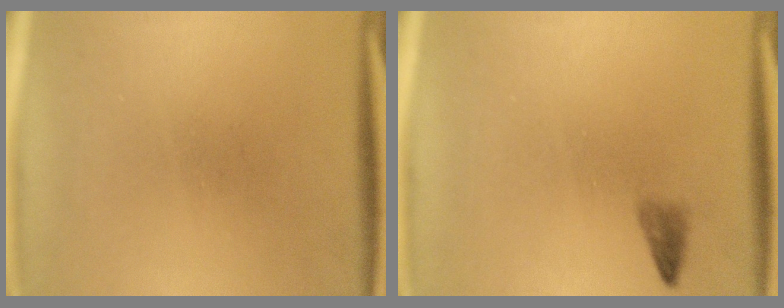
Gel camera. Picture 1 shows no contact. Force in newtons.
{"total": 1.2}